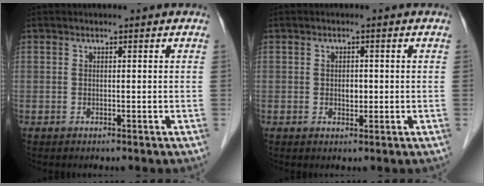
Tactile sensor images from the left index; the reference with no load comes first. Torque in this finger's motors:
{"motor_torque": [0.11, 0.06, 0.02, 0.00]}